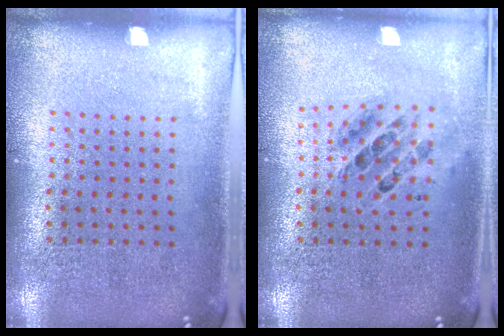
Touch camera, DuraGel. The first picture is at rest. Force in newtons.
{"total": 0.7, "press": 0.7, "slide": 0.1}